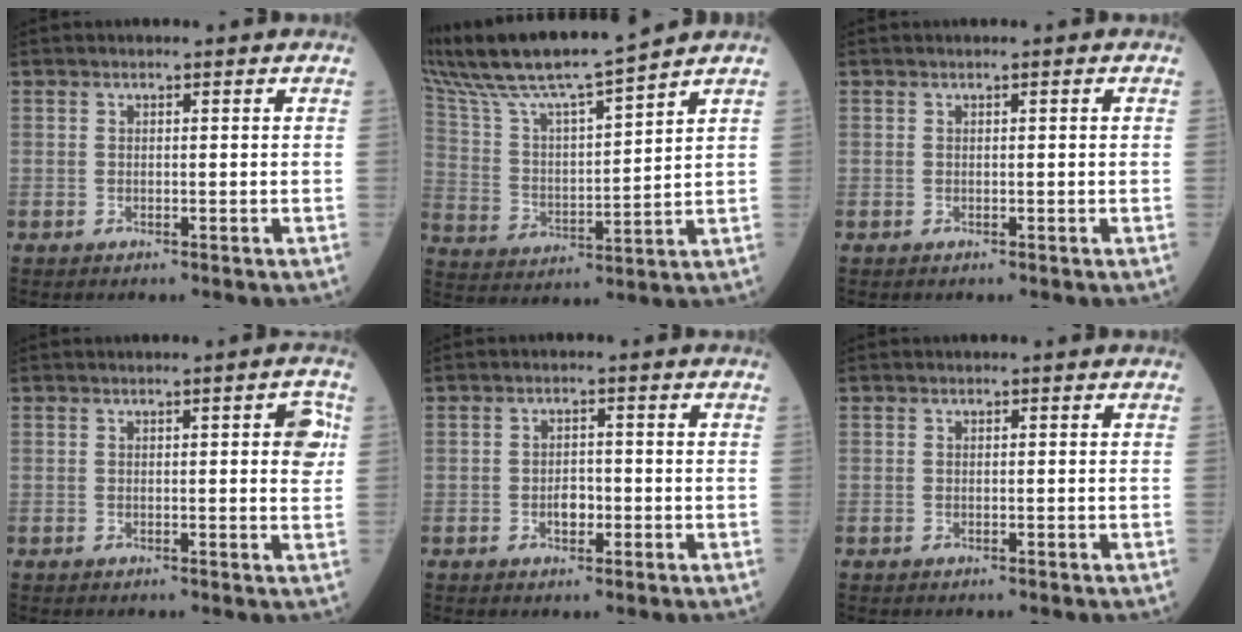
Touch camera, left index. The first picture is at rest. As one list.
[{"total": 14.2, "force": [12.5, -0.3, 6.8], "torque": [-0.138, 0.004, 0.235]}, {"total": 0.0}, {"total": 3.2, "force": [0.9, 0.6, 3.0], "torque": [-0.028, 0.004, 0.005]}, {"total": 2.6, "force": [-1.0, 1.5, 1.8], "torque": [-0.028, 0.002, -0.016]}, {"total": 0.0}]